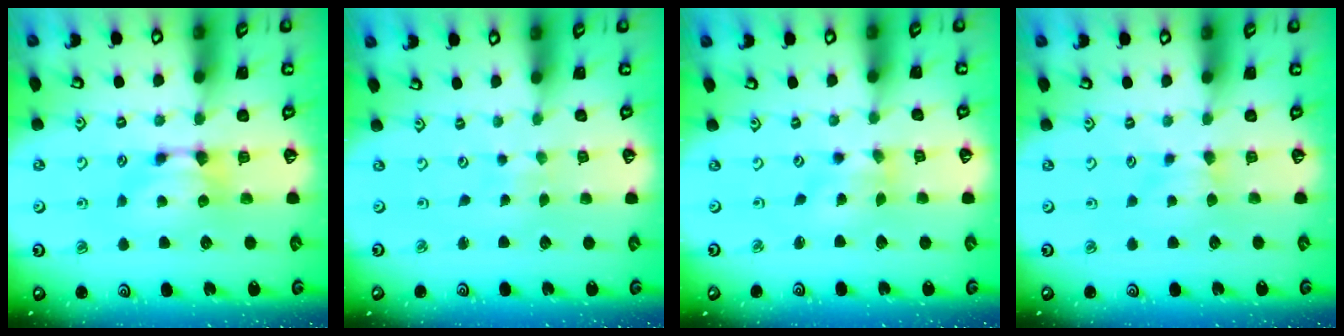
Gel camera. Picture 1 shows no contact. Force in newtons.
{"total": 5.3, "press": 5.2, "slide": 0.2}
{"total": 1.3, "press": 0.7, "slide": 1.0}
{"total": 2.5, "press": 2.5, "slide": 0.5}